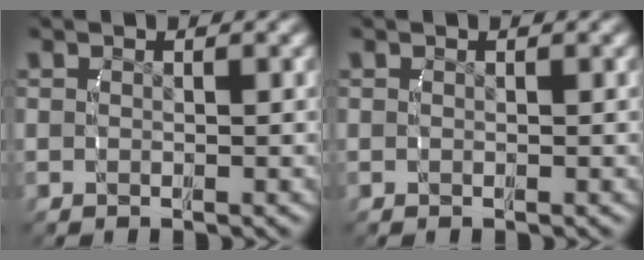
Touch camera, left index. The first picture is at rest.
{"total": 0.0}